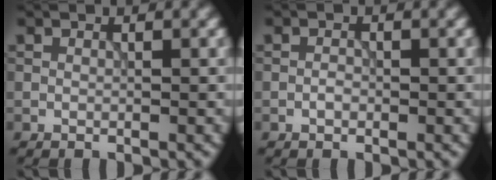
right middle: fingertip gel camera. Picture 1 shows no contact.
{"total": 0.8, "force": [-0.3, 0.5, 0.5], "torque": [-0.010, 0.002, -0.008]}